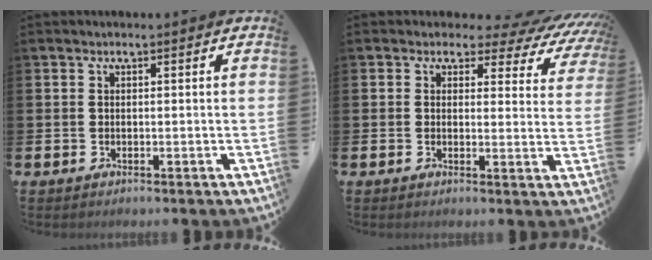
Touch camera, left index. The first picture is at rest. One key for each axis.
{"total": 3.5, "fx": 2.3, "fy": 2.1, "fz": 1.6, "tx": -0.028, "ty": -0.024, "tz": 0.029}